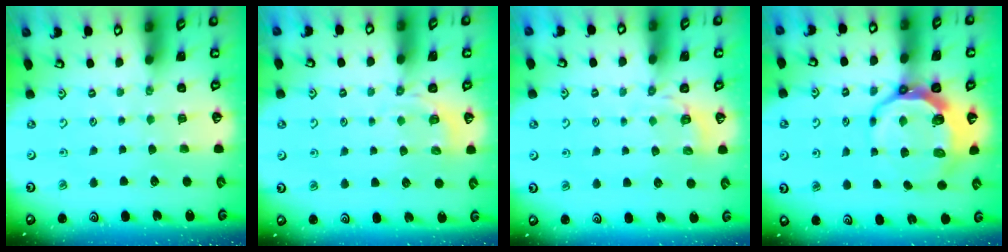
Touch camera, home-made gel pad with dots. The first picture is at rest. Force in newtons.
{"total": 2.9, "press": 2.2, "slide": 1.8}
{"total": 3.1, "press": 2.1, "slide": 2.3}
{"total": 9.6, "press": 8.6, "slide": 4.3}